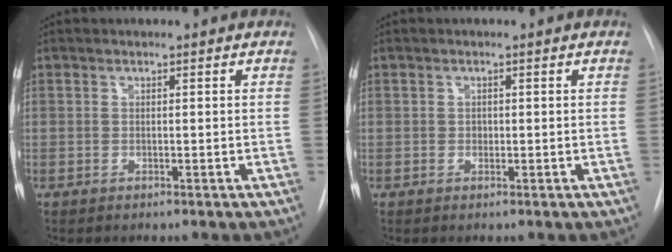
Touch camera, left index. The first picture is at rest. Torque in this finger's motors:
{"motor_torque": [0.02, 0.01, 0.00, 0.00]}